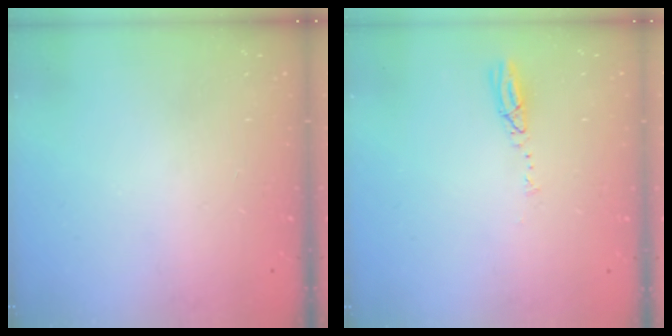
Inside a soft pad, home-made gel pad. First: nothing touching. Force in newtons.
{"total": 3.6, "press": 3.6, "slide": 0.2}